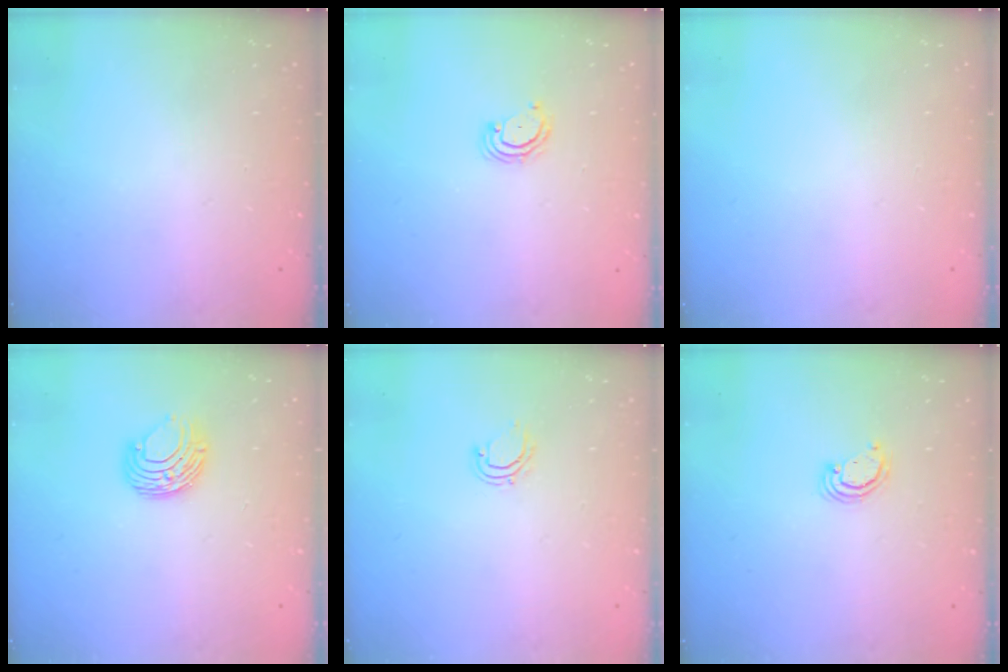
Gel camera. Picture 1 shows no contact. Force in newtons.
{"total": 3.6, "press": 3.6, "slide": 0.4}
{"total": 0.0}
{"total": 8.0, "press": 7.9, "slide": 0.4}
{"total": 4.8, "press": 4.7, "slide": 0.7}
{"total": 2.3, "press": 2.3, "slide": 0.3}